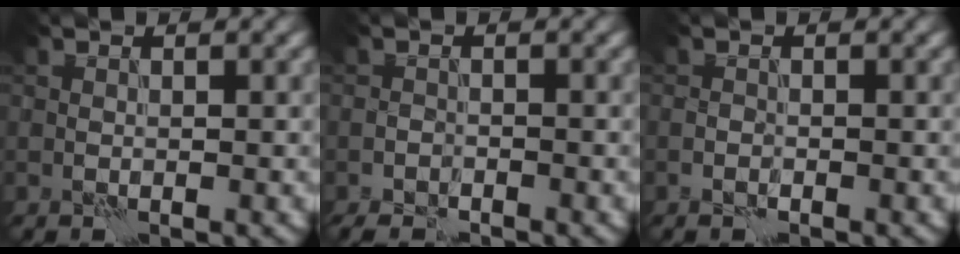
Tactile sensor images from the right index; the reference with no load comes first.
{"total": 2.0, "force": [-1.8, 0.5, 0.7], "torque": [-0.017, 0.000, -0.032]}
{"total": 0.6, "force": [-0.5, 0.1, 0.3], "torque": [-0.008, 0.002, -0.009]}